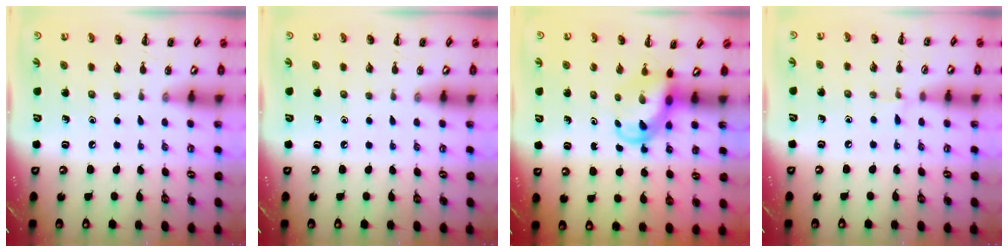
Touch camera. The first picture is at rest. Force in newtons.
{"total": 0.0}
{"total": 4.0, "press": 3.9, "slide": 0.6}
{"total": 3.9, "press": 3.6, "slide": 1.4}